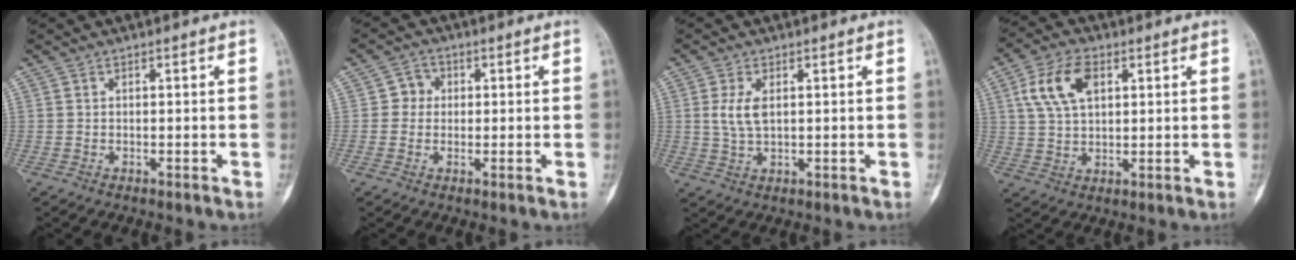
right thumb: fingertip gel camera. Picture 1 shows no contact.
{"total": 3.3, "force": [0.3, 3.2, 1.0], "torque": [0.008, 0.008, -0.003]}
{"total": 4.5, "force": [1.0, 2.2, 3.8], "torque": [-0.076, -0.001, 0.022]}
{"total": 9.7, "force": [3.3, 5.6, 7.2], "torque": [-0.134, 0.003, 0.063]}